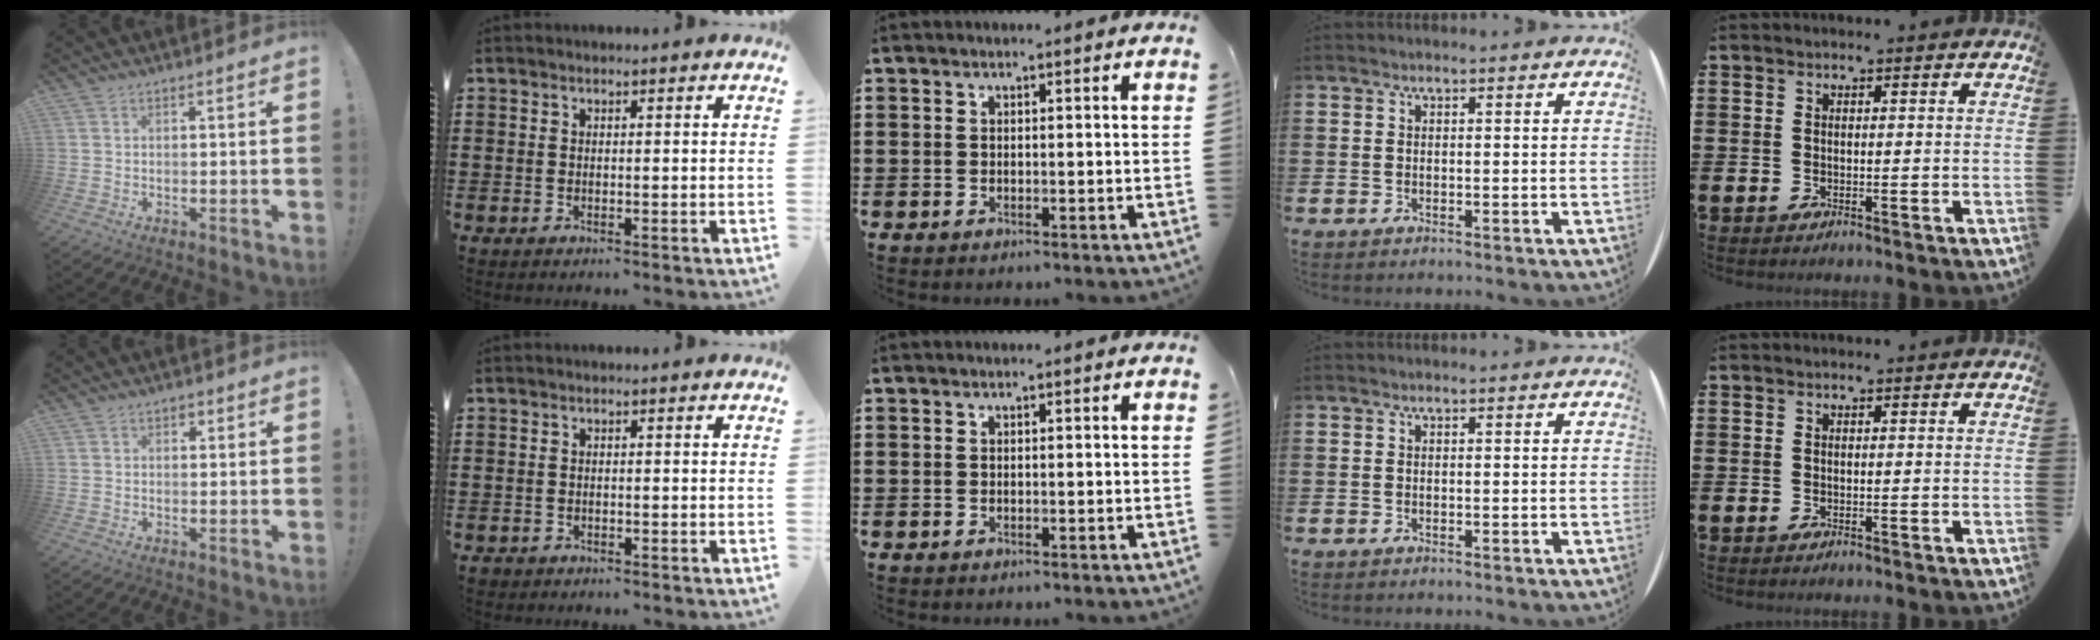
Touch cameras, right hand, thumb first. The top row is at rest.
{"thumb": {"total": 1.1, "force": [0.4, 0.9, 0.4], "torque": [0.000, 0.000, 0.005]}, "index": {"total": 0.7, "force": [-0.6, 0.4, 0.0], "torque": [-0.003, 0.001, -0.014]}}